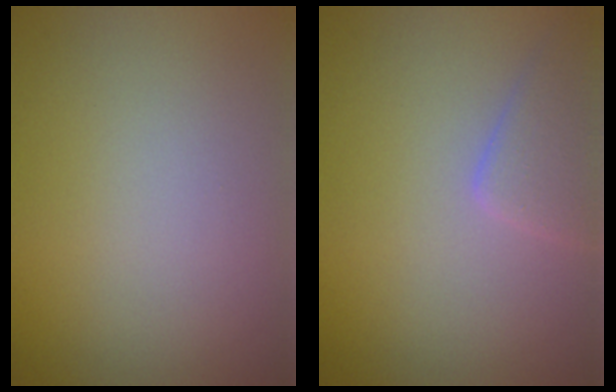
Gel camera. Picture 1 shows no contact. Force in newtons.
{"total": 2.8, "press": 2.8, "slide": 0.2}